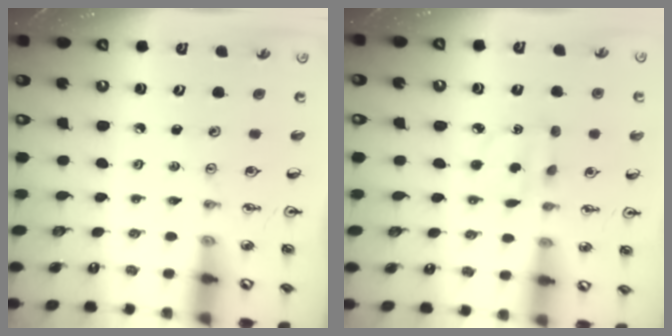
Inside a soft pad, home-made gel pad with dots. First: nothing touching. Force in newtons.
{"total": 3.9, "press": 3.9, "slide": 0.4}